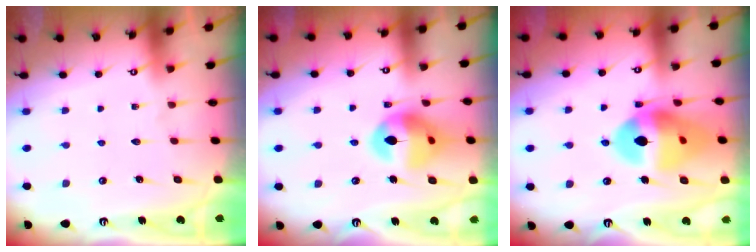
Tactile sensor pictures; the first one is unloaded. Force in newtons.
{"total": 15.0, "press": 14.9, "slide": 1.7}
{"total": 18.1, "press": 17.9, "slide": 2.5}